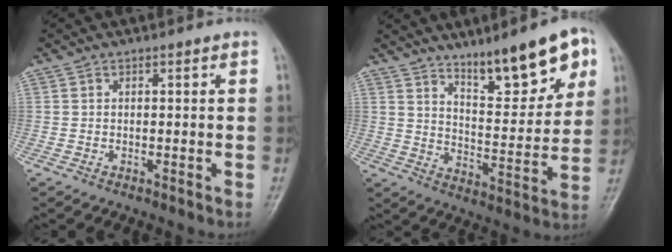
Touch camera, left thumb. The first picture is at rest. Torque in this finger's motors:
{"motor_torque": [0.48, 0.17, 0.30, -0.19, 0.20]}